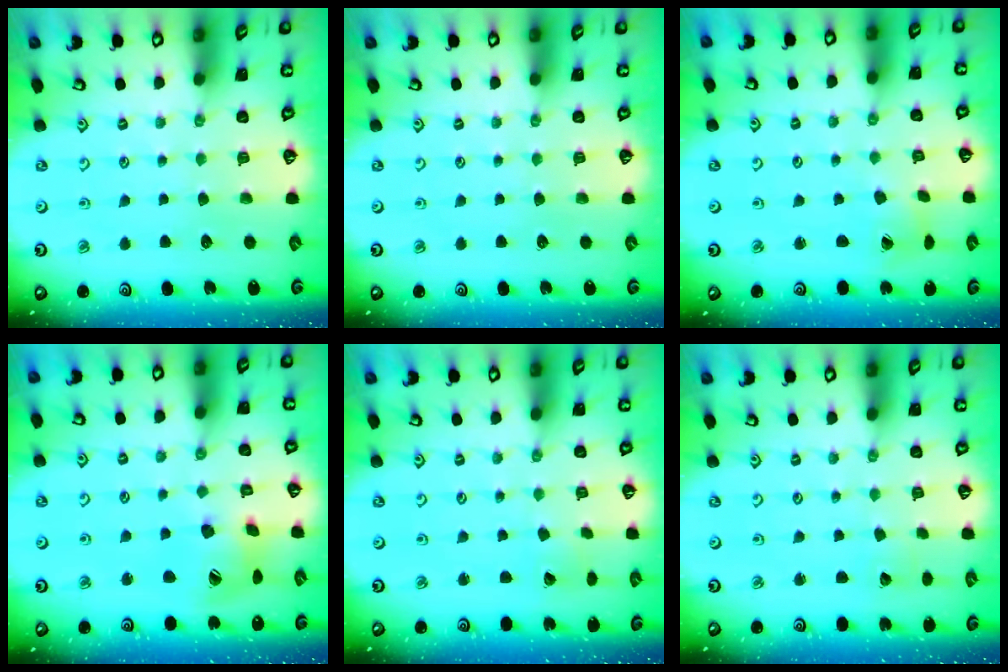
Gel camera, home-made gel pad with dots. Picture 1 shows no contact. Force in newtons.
{"total": 0.0}
{"total": 2.4, "press": 2.4, "slide": 0.3}
{"total": 12.9, "press": 12.9, "slide": 1.0}
{"total": 2.4, "press": 2.4, "slide": 0.2}
{"total": 1.5, "press": 1.5, "slide": 0.0}